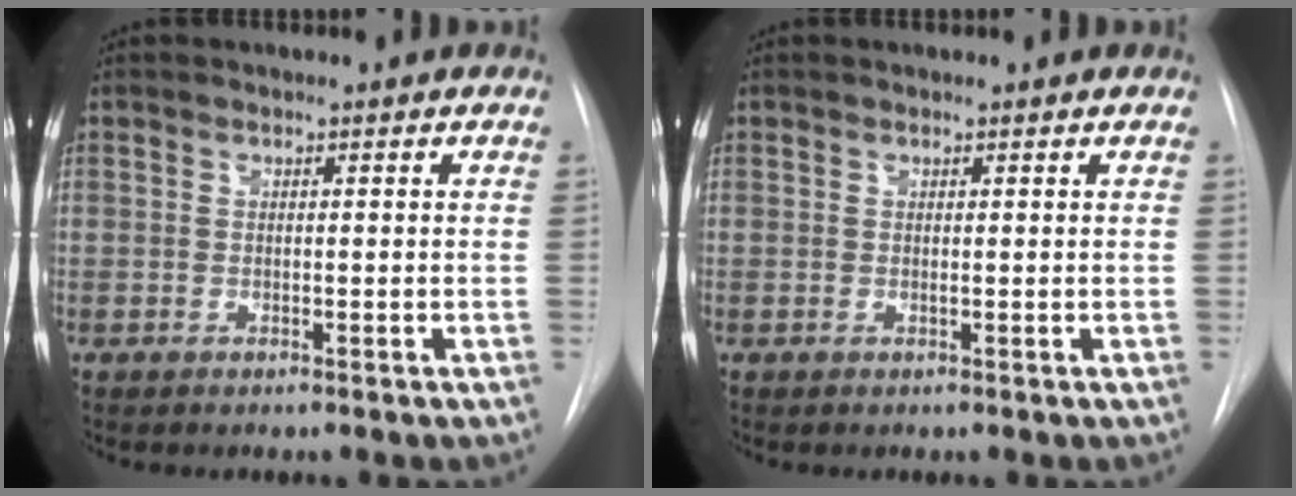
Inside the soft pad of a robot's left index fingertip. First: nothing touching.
{"total": 0.0}